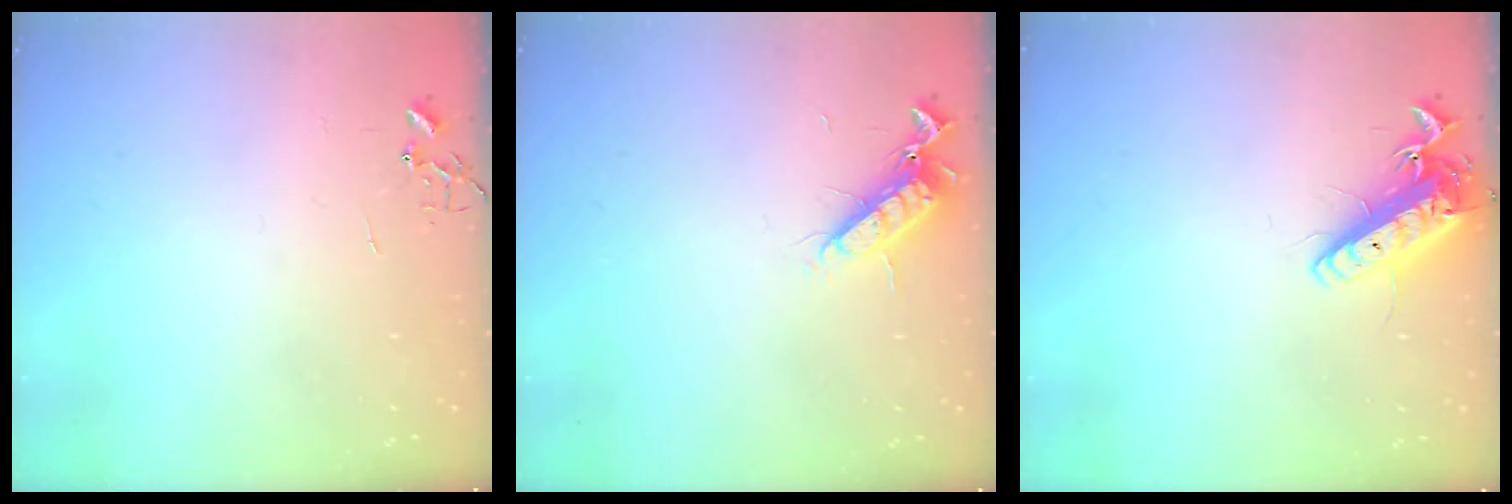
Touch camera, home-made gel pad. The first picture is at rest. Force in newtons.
{"total": 11.1, "press": 11.1, "slide": 1.3}
{"total": 14.0, "press": 13.7, "slide": 2.6}